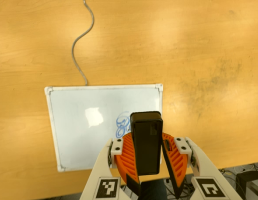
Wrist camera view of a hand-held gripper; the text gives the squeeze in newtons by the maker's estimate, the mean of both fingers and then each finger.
{"total": 8.9, "left": 9.1, "right": 8.6}